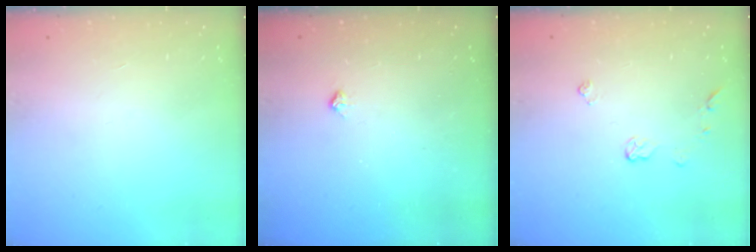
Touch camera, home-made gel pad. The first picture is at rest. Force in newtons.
{"total": 5.1, "press": 5.1, "slide": 0.5}
{"total": 4.8, "press": 4.8, "slide": 0.6}